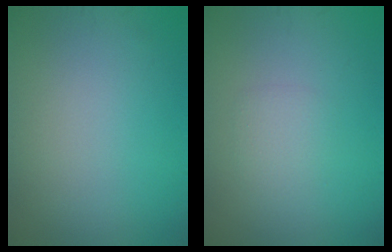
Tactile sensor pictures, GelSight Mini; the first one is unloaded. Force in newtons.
{"total": 1.4, "press": 1.4, "slide": 0.1}